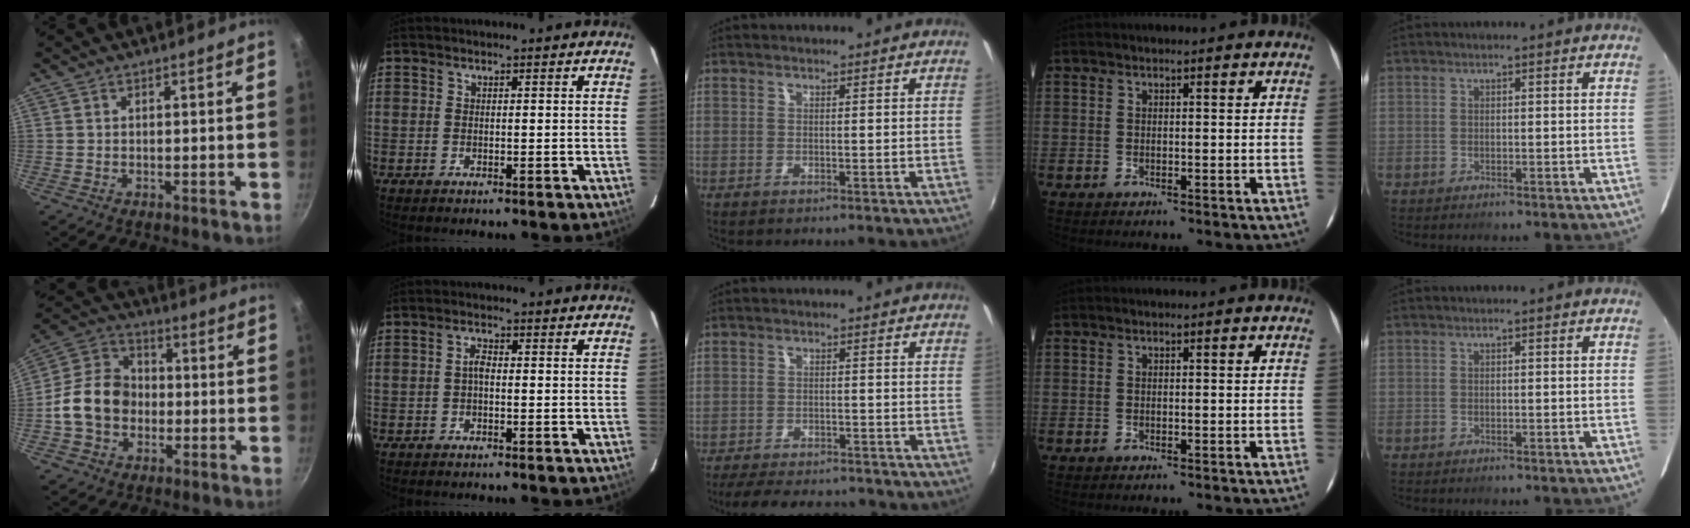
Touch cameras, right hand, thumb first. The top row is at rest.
{"thumb": {"total": 13.0, "force": [-2.1, 10.4, 7.4], "torque": [-0.105, 0.031, -0.055]}, "index": {"total": 1.6, "force": [-0.3, 0.8, 1.4], "torque": [-0.027, 0.008, -0.008]}, "middle": {"total": 11.7, "force": [-10.1, 3.5, 4.7], "torque": [-0.108, -0.010, -0.145]}}